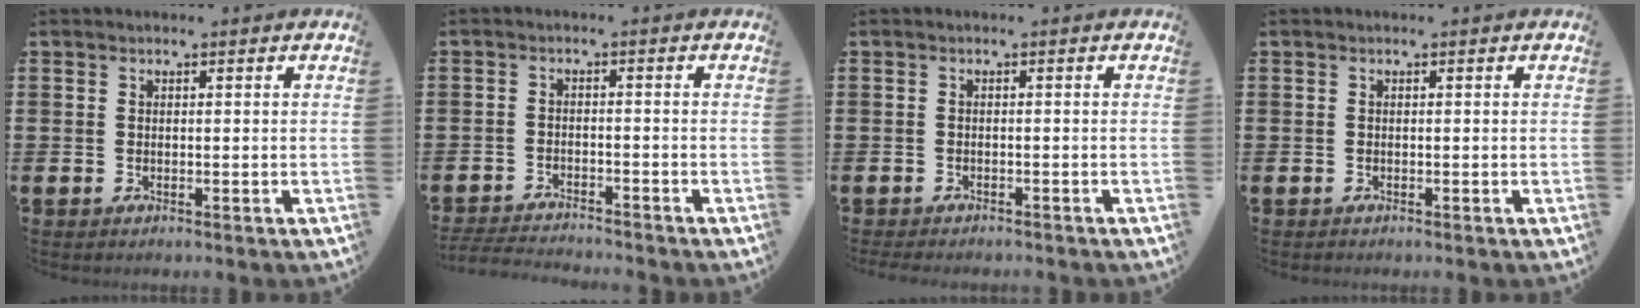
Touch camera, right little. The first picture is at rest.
{"total": 2.4, "force": [-2.4, -0.1, -0.1], "torque": [-0.002, 0.002, -0.052]}
{"total": 0.6, "force": [-0.6, 0.1, 0.1], "torque": [-0.003, -0.002, -0.013]}
{"total": 0.0}